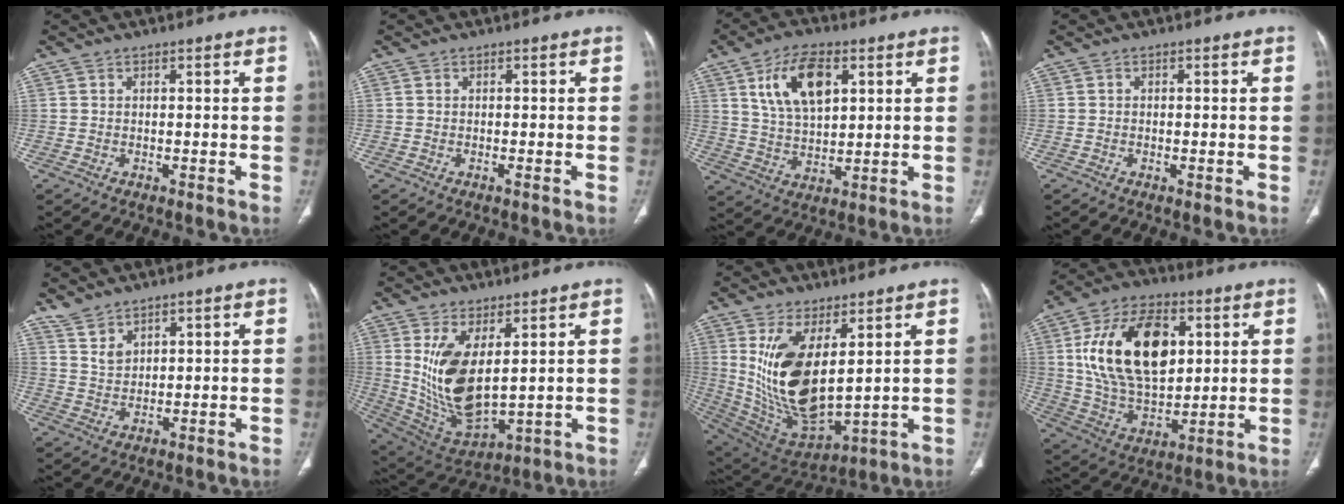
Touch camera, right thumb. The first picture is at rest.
{"total": 0.0}
{"total": 12.1, "force": [4.7, 6.4, 9.2], "torque": [-0.149, -0.011, 0.092]}
{"total": 0.7, "force": [-0.3, 0.1, 0.6], "torque": [-0.012, -0.001, -0.006]}
{"total": 3.6, "force": [3.1, 1.5, 1.0], "torque": [-0.010, -0.014, 0.068]}
{"total": 14.2, "force": [3.3, 6.6, 12.1], "torque": [-0.226, -0.025, 0.092]}
{"total": 17.5, "force": [4.5, 8.1, 14.8], "torque": [-0.275, -0.032, 0.115]}
{"total": 22.5, "force": [5.6, 13.6, 17.1], "torque": [-0.268, -0.010, 0.103]}